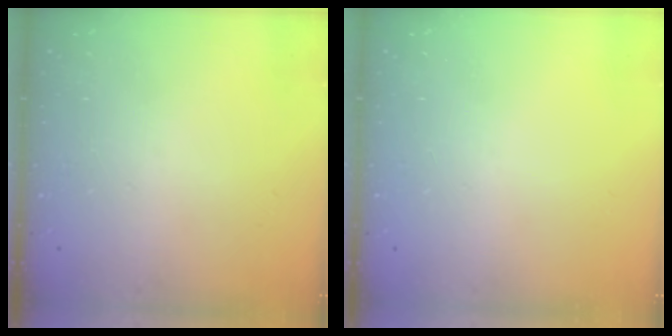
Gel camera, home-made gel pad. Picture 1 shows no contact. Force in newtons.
{"total": 0.0}